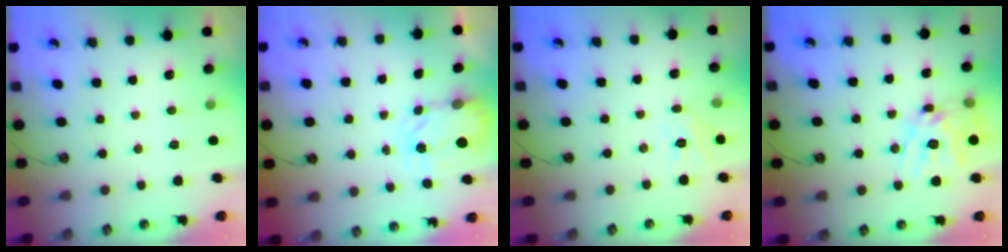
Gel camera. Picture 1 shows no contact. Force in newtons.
{"total": 3.9, "press": 3.8, "slide": 0.6}
{"total": 7.0, "press": 7.0, "slide": 0.4}
{"total": 17.3, "press": 17.1, "slide": 2.5}